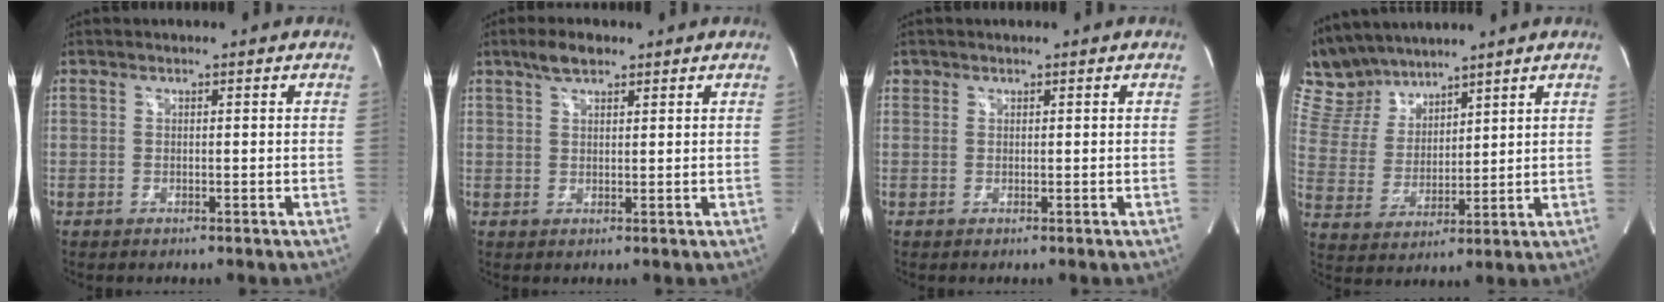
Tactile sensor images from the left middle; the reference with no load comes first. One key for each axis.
{"total": 3.6, "fx": 2.6, "fy": 1.3, "fz": 2.1, "tx": -0.047, "ty": 0.010, "tz": 0.050}
{"total": 0.6, "fx": 0.4, "fy": 0.5, "fz": 0.0, "tx": 0.004, "ty": 0.005, "tz": 0.006}
{"total": 10.1, "fx": 9.2, "fy": 3.5, "fz": 2.1, "tx": -0.066, "ty": 0.021, "tz": 0.196}